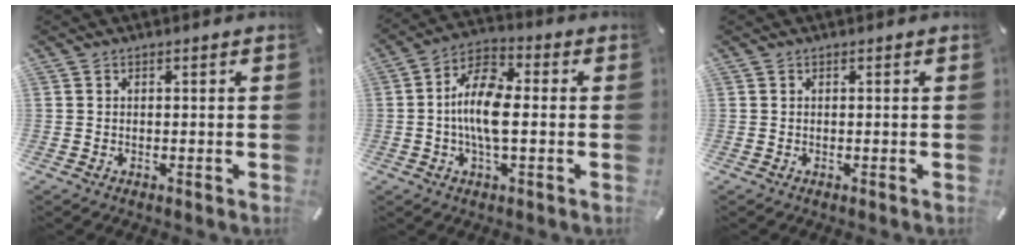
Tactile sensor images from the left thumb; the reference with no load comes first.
{"total": 11.1, "force": [-0.9, 5.1, 9.9], "torque": [-0.203, 0.007, -0.017]}
{"total": 0.0}